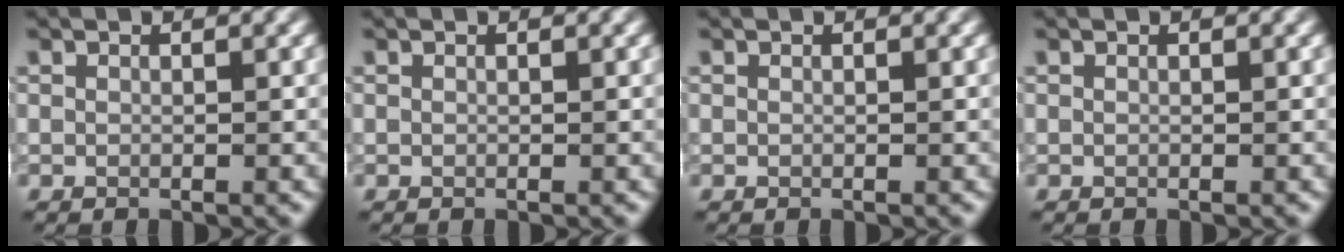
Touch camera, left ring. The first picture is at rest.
{"total": 0.0}
{"total": 0.0}
{"total": 0.0}